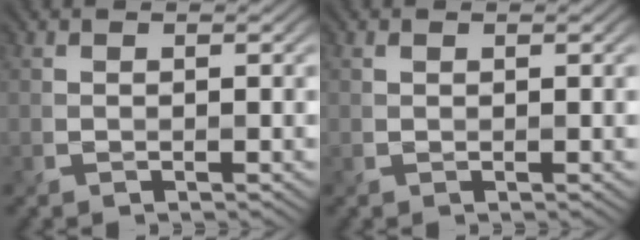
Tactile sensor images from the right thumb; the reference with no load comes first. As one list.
[{"total": 0.0}]